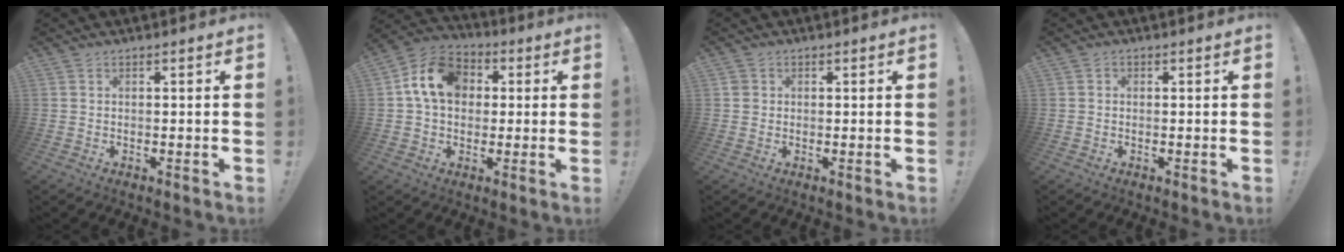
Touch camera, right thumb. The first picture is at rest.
{"total": 14.1, "force": [3.2, 10.9, 8.3], "torque": [-0.131, 0.010, 0.065]}
{"total": 2.1, "force": [0.6, 1.9, 0.7], "torque": [-0.009, 0.003, 0.011]}
{"total": 0.8, "force": [-0.2, 0.7, 0.2], "torque": [-0.005, 0.003, -0.004]}